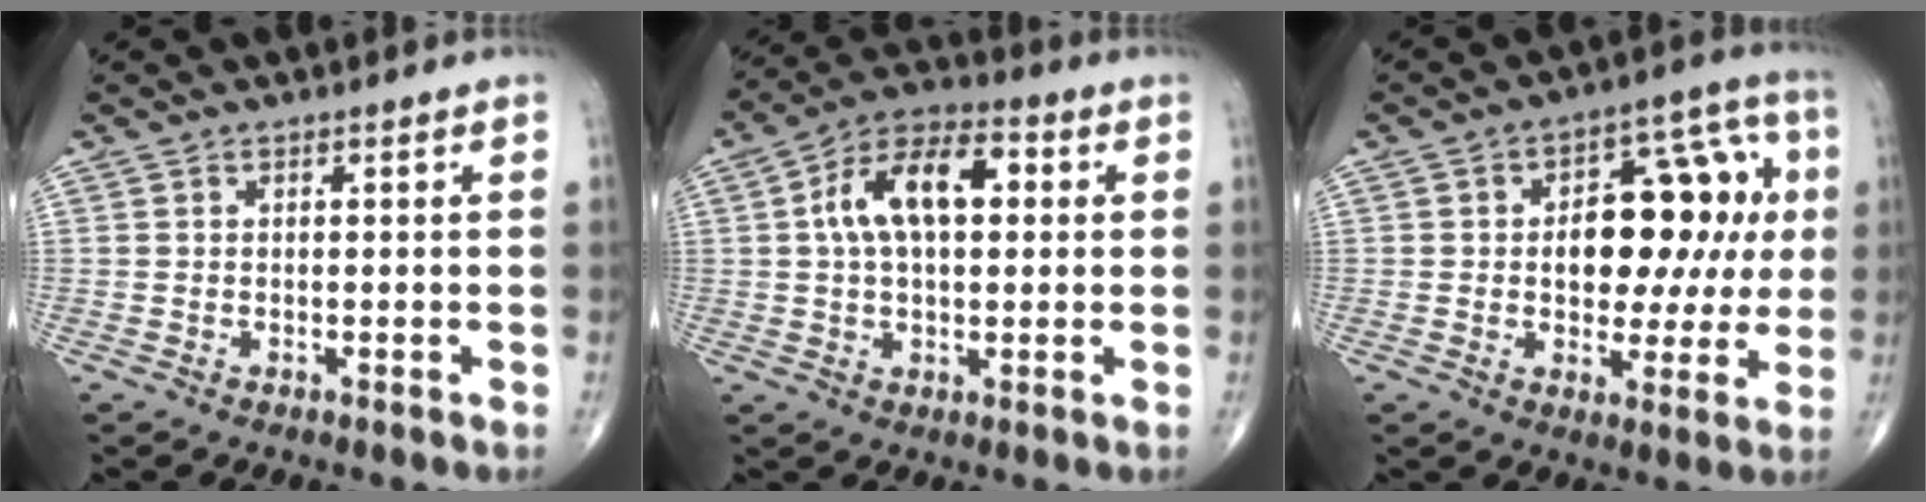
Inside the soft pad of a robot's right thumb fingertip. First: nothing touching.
{"total": 13.8, "force": [2.5, 7.5, 11.2], "torque": [-0.189, 0.028, 0.035]}
{"total": 17.4, "force": [1.7, 10.1, 14.1], "torque": [-0.144, 0.033, 0.030]}